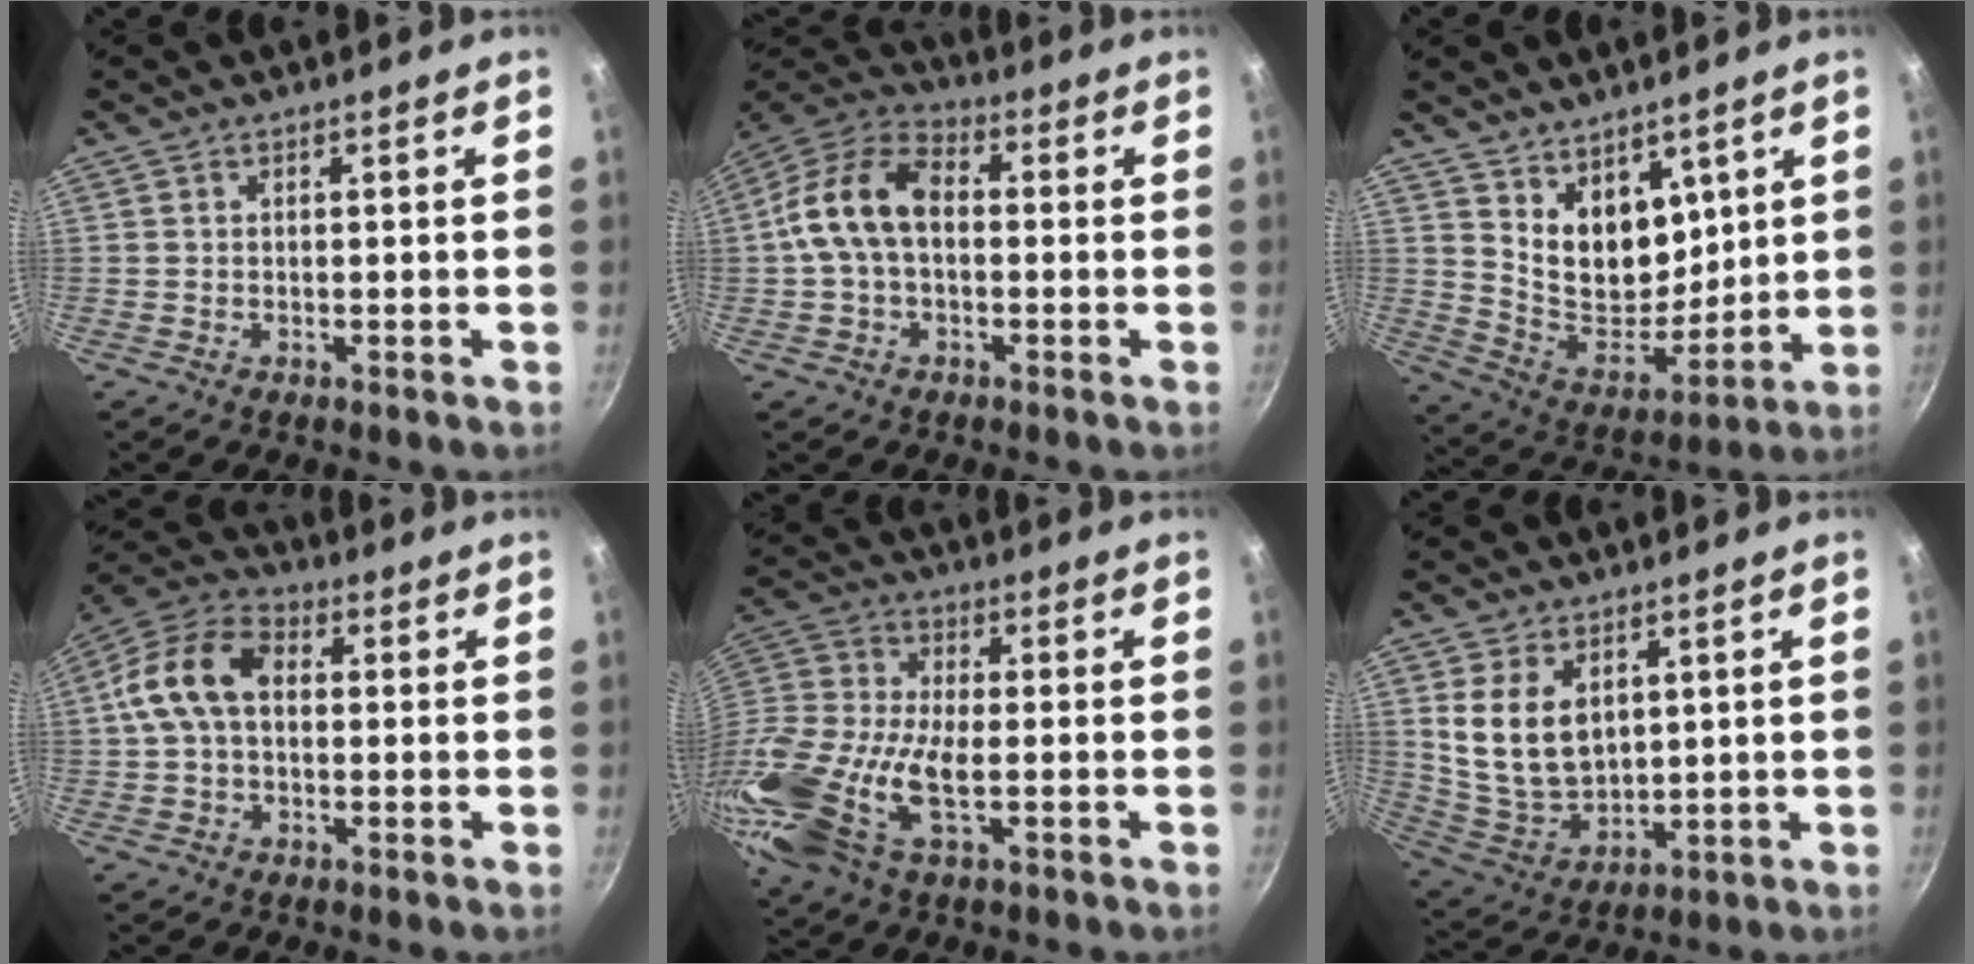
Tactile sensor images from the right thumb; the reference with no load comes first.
{"total": 13.3, "force": [0.3, 8.4, 10.3], "torque": [-0.196, 0.038, -0.006]}
{"total": 12.1, "force": [6.0, 7.9, 7.0], "torque": [-0.068, -0.053, 0.128]}
{"total": 12.0, "force": [1.0, 8.0, 8.9], "torque": [-0.174, 0.036, 0.008]}
{"total": 22.1, "force": [-5.6, 10.9, 18.4], "torque": [-0.447, -0.002, -0.097]}
{"total": 12.0, "force": [3.7, 7.9, 8.3], "torque": [-0.135, -0.020, 0.092]}